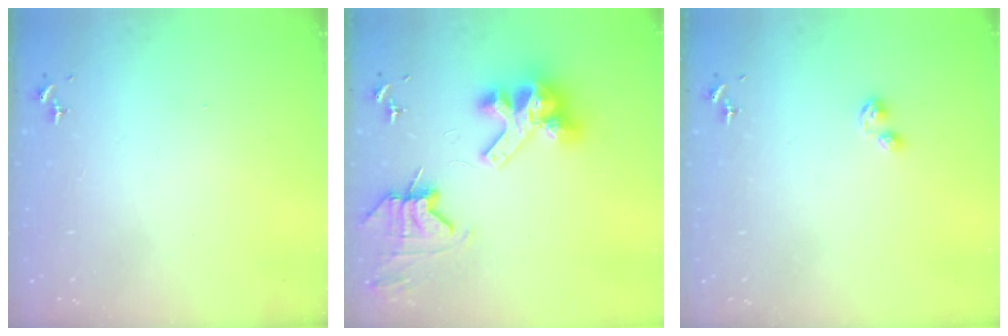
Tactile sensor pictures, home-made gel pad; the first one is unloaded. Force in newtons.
{"total": 13.1, "press": 12.9, "slide": 1.8}
{"total": 2.9, "press": 2.9, "slide": 0.4}